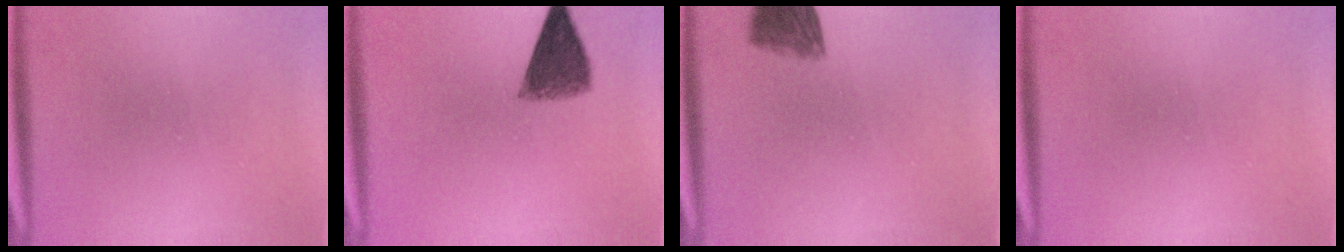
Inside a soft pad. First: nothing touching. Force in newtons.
{"total": 6.7}
{"total": 6.0}
{"total": 0.0}